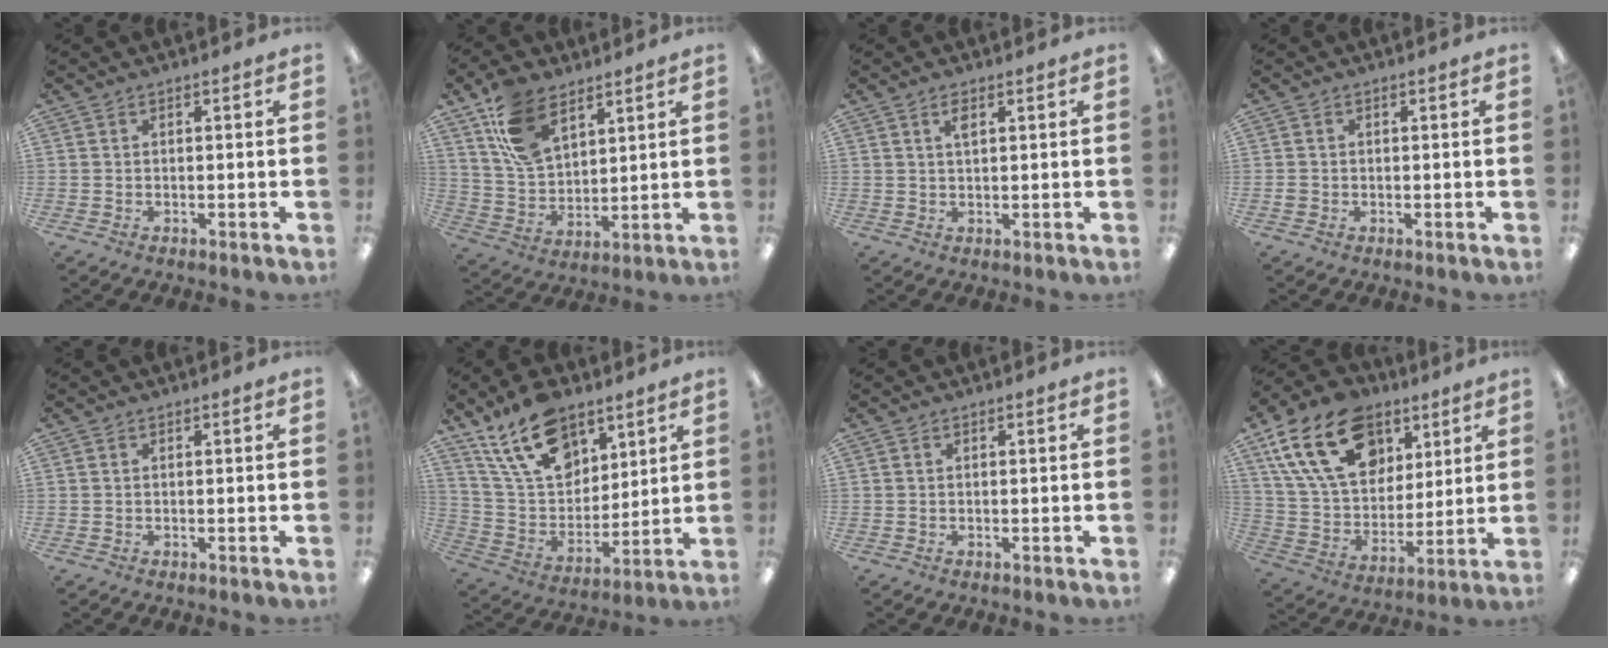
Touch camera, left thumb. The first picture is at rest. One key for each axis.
{"total": 13.6, "fx": 8.0, "fy": 8.1, "fz": 7.5, "tx": -0.151, "ty": -0.015, "tz": 0.156}
{"total": 2.2, "fx": 1.3, "fy": 0.8, "fz": 1.6, "tx": -0.028, "ty": 0.000, "tz": 0.021}
{"total": 1.0, "fx": -0.1, "fy": 0.9, "fz": 0.3, "tx": -0.005, "ty": 0.004, "tz": -0.004}
{"total": 0.0}
{"total": 18.7, "fx": 11.7, "fy": 10.7, "fz": 9.8, "tx": -0.176, "ty": -0.046, "tz": 0.215}
{"total": 0.0}
{"total": 22.8, "fx": 11.1, "fy": 15.0, "fz": 13.0, "tx": -0.232, "ty": -0.035, "tz": 0.202}